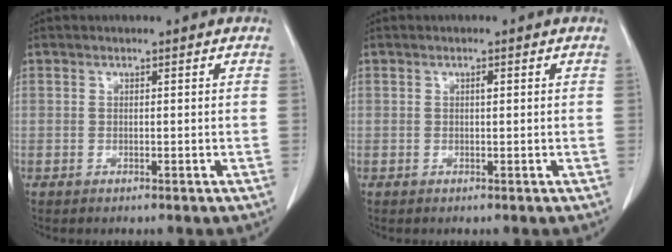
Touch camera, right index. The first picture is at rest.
{"total": 0.5, "force": [0.2, 0.1, 0.5], "torque": [-0.012, 0.000, 0.003]}